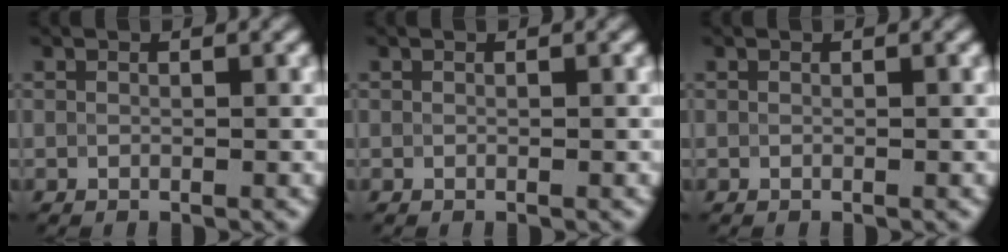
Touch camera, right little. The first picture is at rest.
{"total": 0.0}
{"total": 0.0}